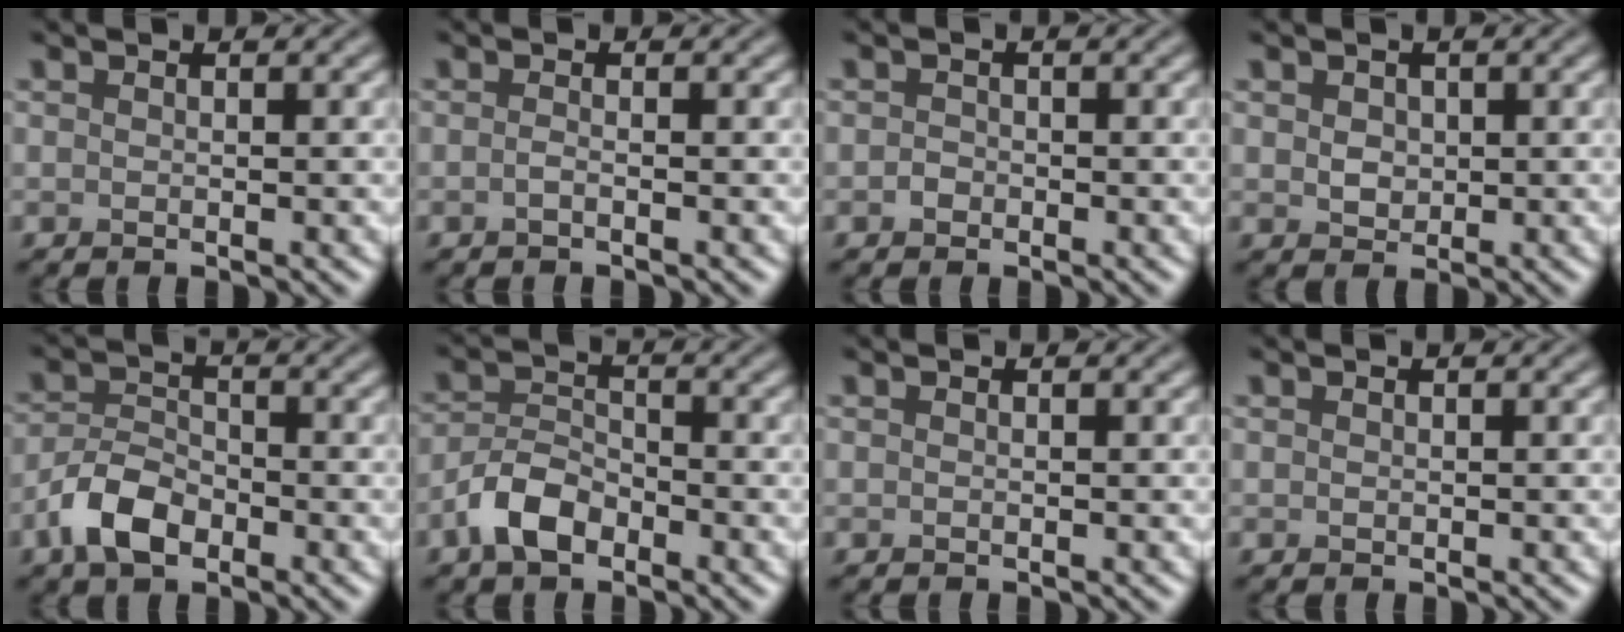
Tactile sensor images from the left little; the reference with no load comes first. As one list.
[{"total": 0.8, "force": [-0.4, 0.2, 0.6], "torque": [-0.013, -0.002, -0.010]}, {"total": 0.8, "force": [-0.4, 0.6, 0.2], "torque": [-0.003, -0.002, -0.009]}, {"total": 1.7, "force": [0.5, 1.4, 0.9], "torque": [-0.018, -0.001, 0.010]}, {"total": 4.4, "force": [-2.4, 2.4, 2.7], "torque": [-0.049, 0.003, -0.053]}, {"total": 3.9, "force": [-2.3, 2.1, 2.3], "torque": [-0.042, 0.006, -0.053]}, {"total": 0.0}, {"total": 0.0}]